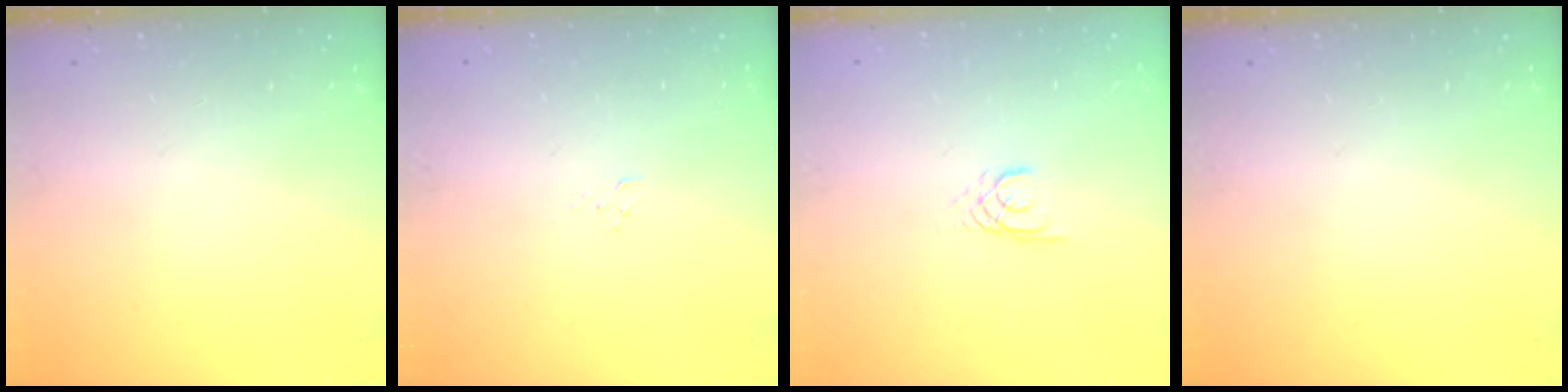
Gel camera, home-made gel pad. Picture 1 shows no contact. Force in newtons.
{"total": 2.9, "press": 2.9, "slide": 0.3}
{"total": 2.2, "press": 2.2, "slide": 0.2}
{"total": 0.0}